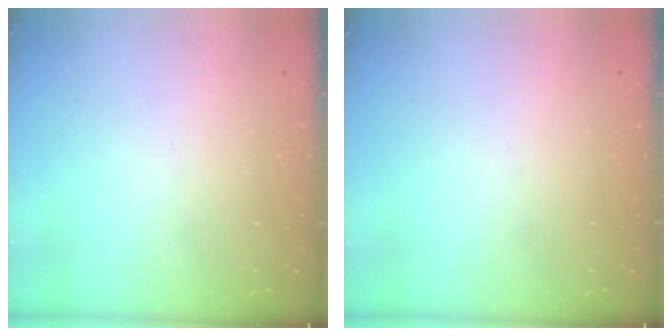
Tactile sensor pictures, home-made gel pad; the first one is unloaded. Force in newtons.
{"total": 0.0}